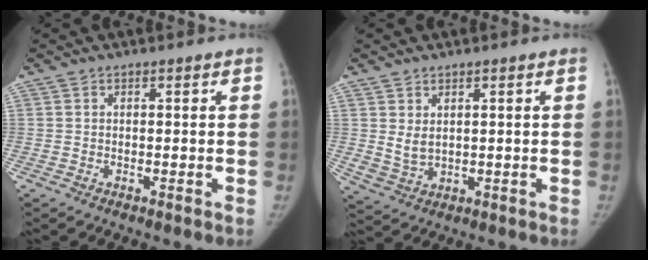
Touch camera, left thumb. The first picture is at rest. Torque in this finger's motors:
{"motor_torque": [0.20, 1.02, -0.16, 0.23, 0.03]}